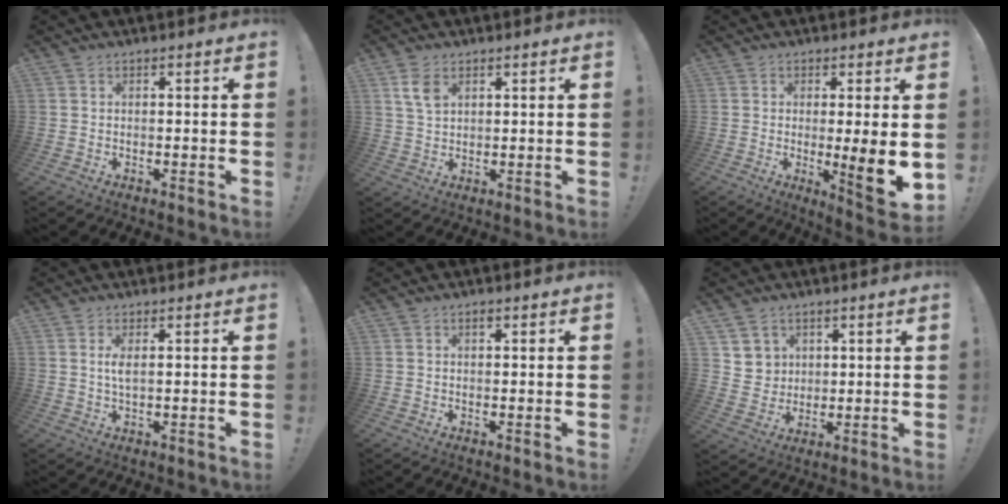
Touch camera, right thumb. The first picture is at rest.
{"total": 5.5, "force": [2.6, 3.6, 3.3], "torque": [-0.051, -0.007, 0.050]}
{"total": 10.3, "force": [-0.6, 0.8, 10.2], "torque": [-0.130, -0.020, -0.007]}
{"total": 2.5, "force": [0.7, 0.7, 2.3], "torque": [-0.048, 0.001, 0.011]}
{"total": 1.0, "force": [0.6, 0.5, 0.5], "torque": [-0.004, -0.001, 0.010]}
{"total": 5.8, "force": [2.9, 5.0, 0.6], "torque": [-0.012, -0.024, 0.058]}